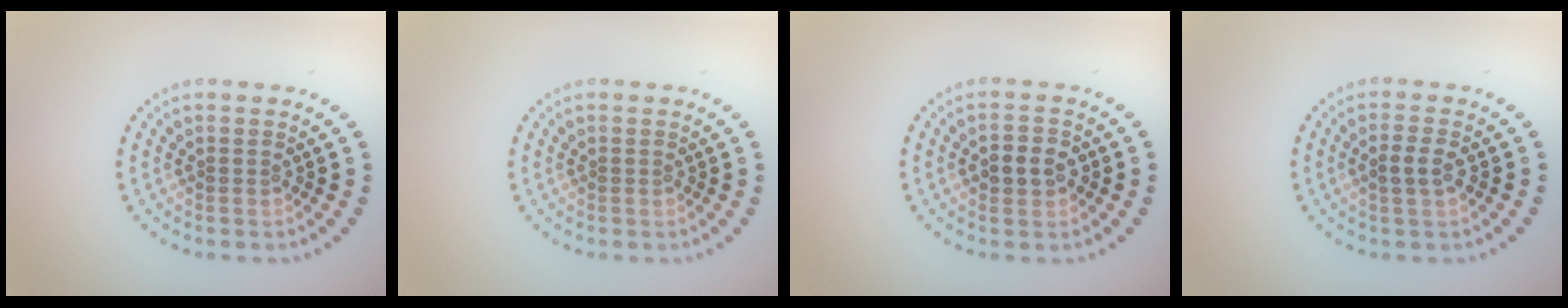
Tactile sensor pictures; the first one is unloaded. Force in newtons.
{"total": 0.0}
{"total": 2.5, "press": 2.5, "slide": 0.5}
{"total": 1.9, "press": 1.8, "slide": 0.3}